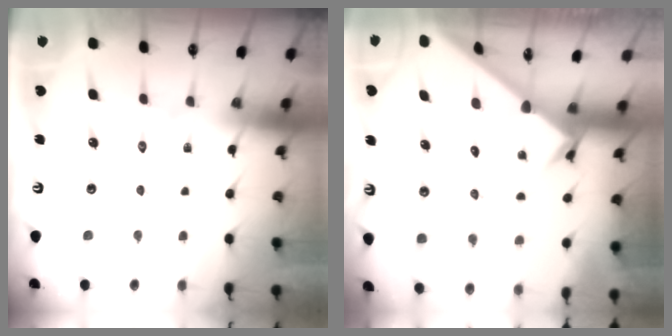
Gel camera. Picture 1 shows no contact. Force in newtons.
{"total": 1.7, "press": 1.7, "slide": 0.1}